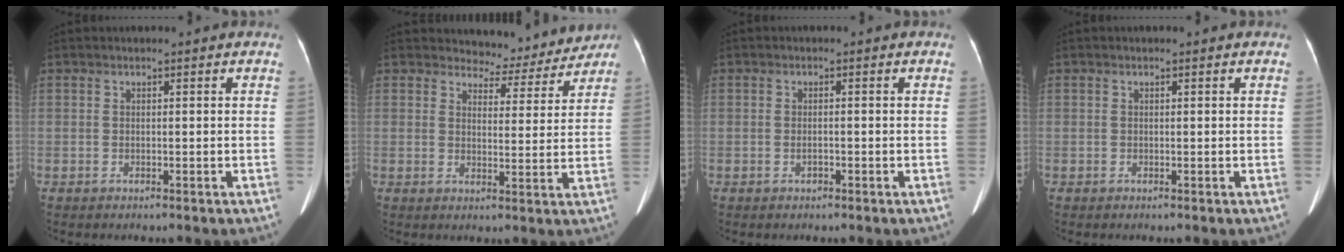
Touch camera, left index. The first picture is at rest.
{"total": 7.3, "force": [6.8, 2.5, -0.3], "torque": [0.013, -0.003, 0.077]}
{"total": 0.9, "force": [-0.4, 0.4, 0.7], "torque": [-0.018, -0.001, -0.005]}
{"total": 0.0}